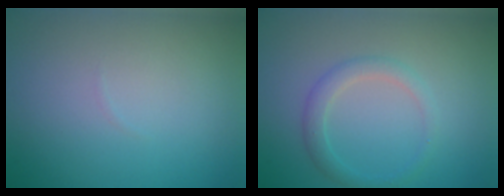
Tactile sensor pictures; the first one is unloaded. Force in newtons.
{"total": 2.0, "press": 2.0, "slide": 0.0}